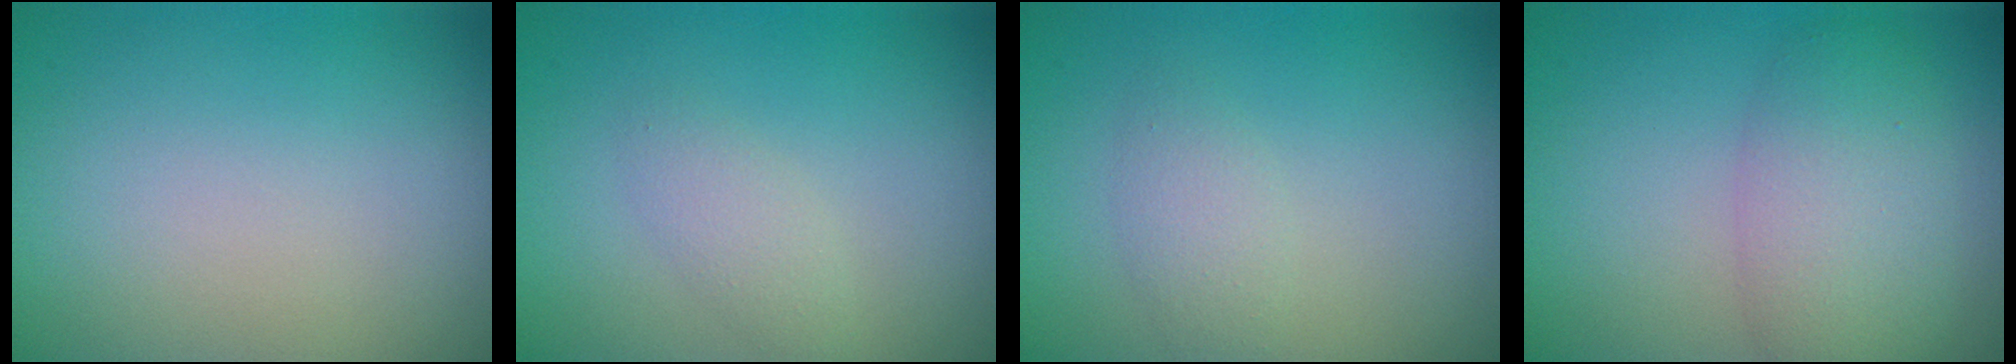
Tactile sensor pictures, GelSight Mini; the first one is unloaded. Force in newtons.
{"total": 1.5, "press": 1.5, "slide": 0.0}
{"total": 1.6, "press": 1.6, "slide": 0.1}
{"total": 4.9, "press": 4.9, "slide": 0.1}